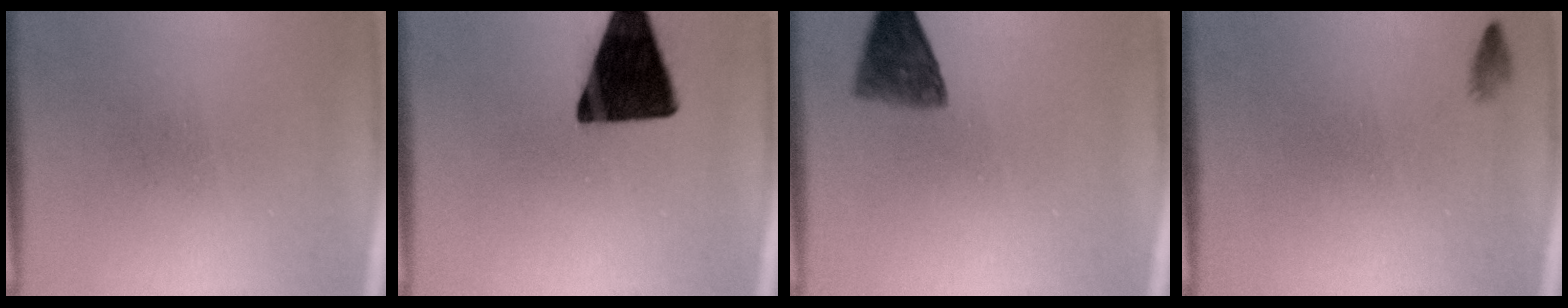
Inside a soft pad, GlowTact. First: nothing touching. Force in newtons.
{"total": 16.8}
{"total": 5.5}
{"total": 0.8}